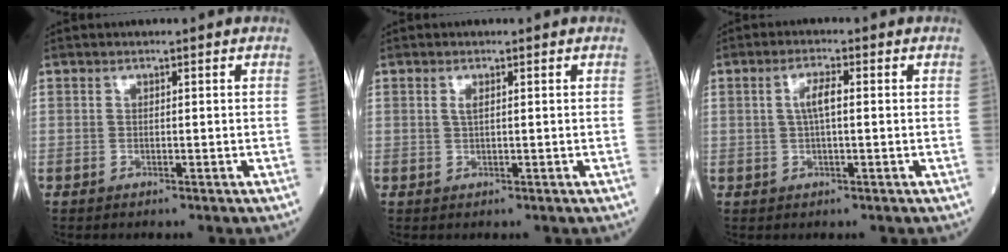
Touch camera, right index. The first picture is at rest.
{"total": 0.9, "force": [0.3, 0.2, 0.9], "torque": [-0.024, 0.001, 0.004]}
{"total": 3.2, "force": [0.3, 0.6, 3.1], "torque": [-0.063, 0.009, 0.006]}